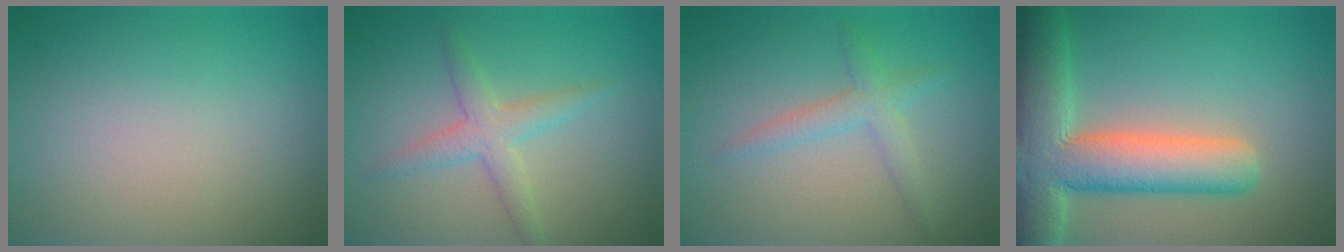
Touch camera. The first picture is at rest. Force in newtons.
{"total": 2.7, "press": 2.7, "slide": 0.0}
{"total": 2.2, "press": 2.2, "slide": 0.2}
{"total": 9.7, "press": 9.6, "slide": 0.7}